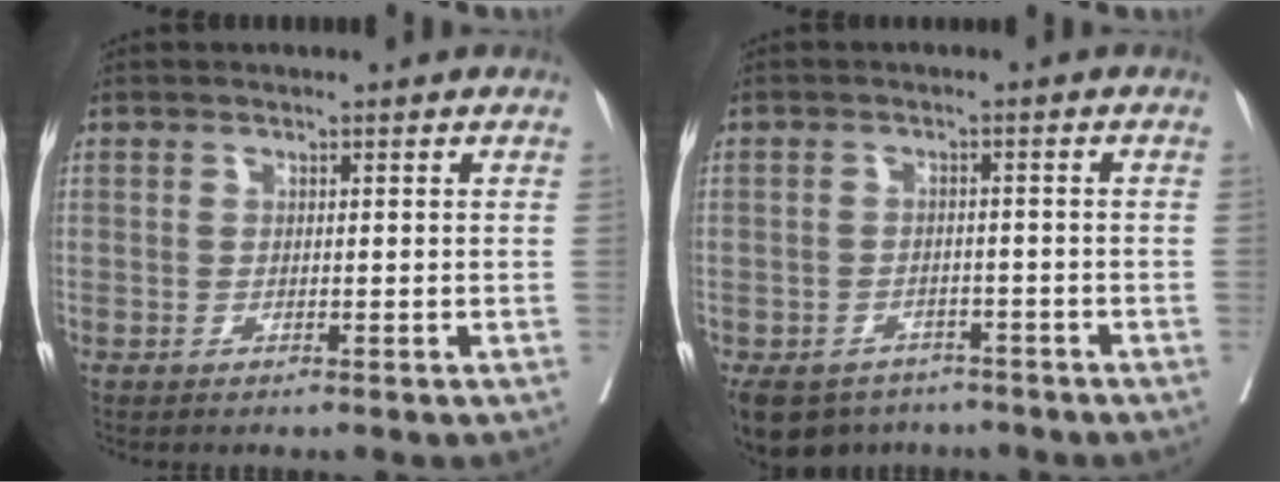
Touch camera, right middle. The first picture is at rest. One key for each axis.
{"total": 9.5, "fx": -6.9, "fy": 6.1, "fz": 2.3, "tx": -0.055, "ty": -0.006, "tz": -0.093}